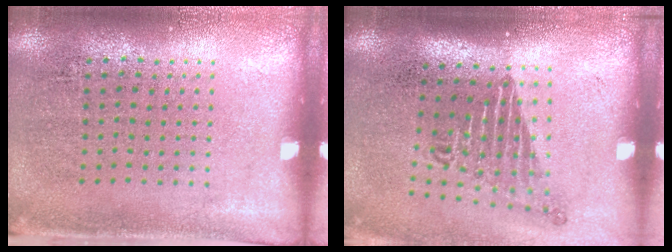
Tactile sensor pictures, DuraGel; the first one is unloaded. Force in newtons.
{"total": 1.7, "press": 1.2, "slide": 1.3}